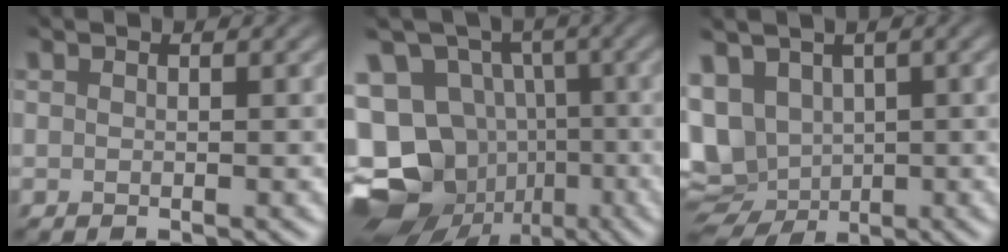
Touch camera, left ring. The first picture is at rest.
{"total": 16.2, "force": [-3.6, 14.2, 6.8], "torque": [-0.140, -0.005, -0.060]}
{"total": 6.6, "force": [-0.3, 5.1, 4.1], "torque": [-0.091, -0.017, 0.021]}